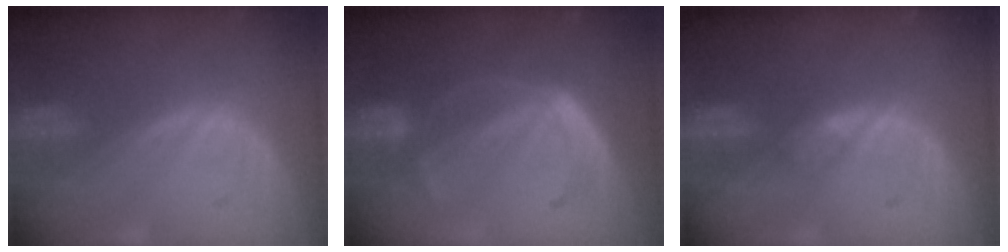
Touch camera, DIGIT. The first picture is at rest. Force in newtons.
{"total": 5.6, "press": 5.1, "slide": 2.3}
{"total": 1.4, "press": 1.4, "slide": 0.1}